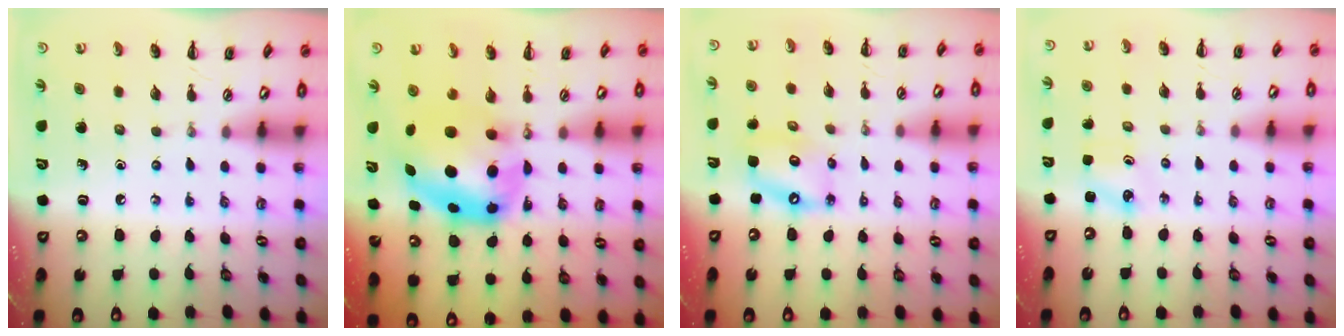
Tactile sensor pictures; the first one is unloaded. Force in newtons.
{"total": 8.6, "press": 8.4, "slide": 1.9}
{"total": 9.0, "press": 8.8, "slide": 1.9}
{"total": 2.3, "press": 2.2, "slide": 0.7}